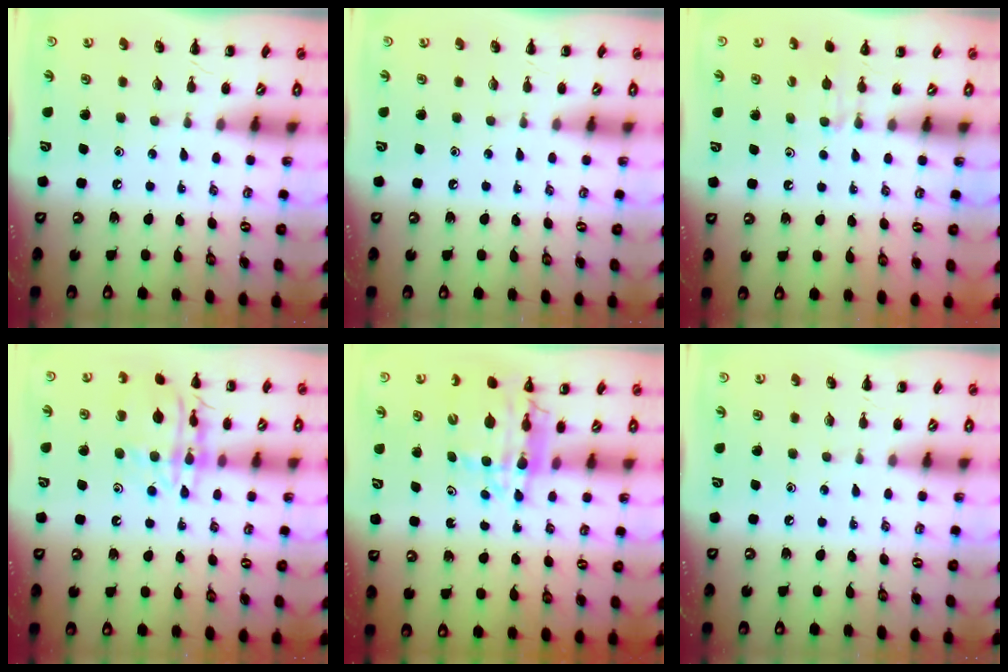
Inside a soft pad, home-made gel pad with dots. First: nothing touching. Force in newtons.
{"total": 0.0}
{"total": 4.8, "press": 4.6, "slide": 1.6}
{"total": 14.3, "press": 14.2, "slide": 1.3}
{"total": 10.7, "press": 10.0, "slide": 3.9}
{"total": 0.0}